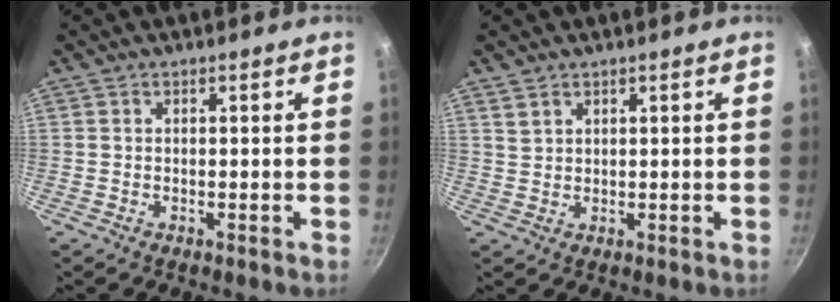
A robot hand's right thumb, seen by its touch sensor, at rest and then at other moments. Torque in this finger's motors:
{"motor_torque": [-0.42, 0.27, -0.29, 0.30, 0.05]}